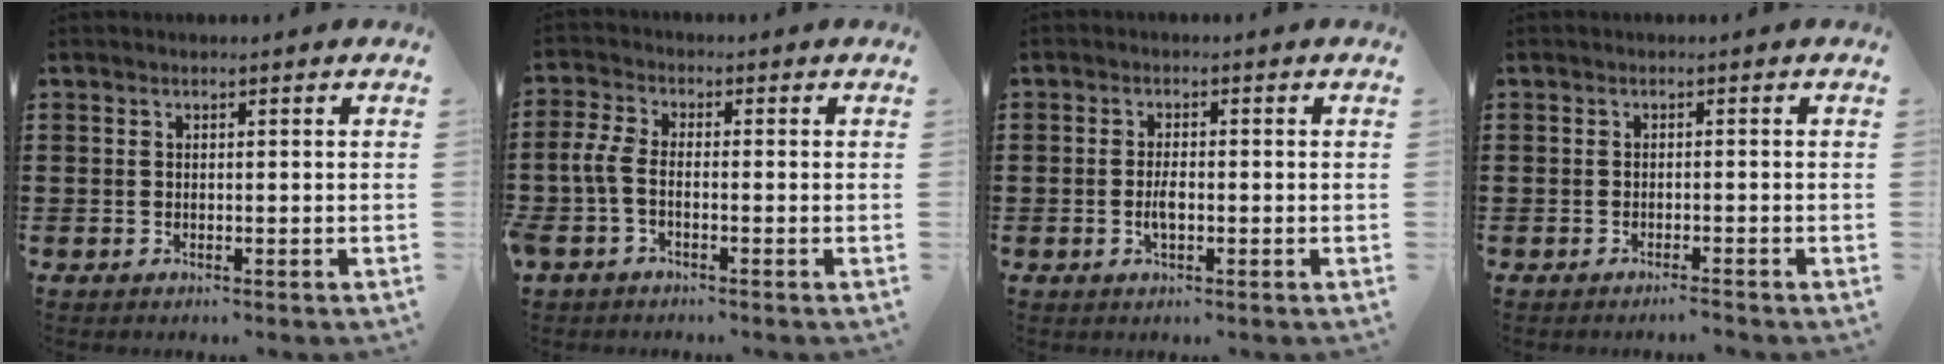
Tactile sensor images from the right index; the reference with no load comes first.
{"total": 3.7, "force": [-1.3, 1.6, 3.0], "torque": [-0.091, -0.008, -0.036]}
{"total": 2.6, "force": [-0.6, 1.0, 2.3], "torque": [-0.043, 0.001, -0.011]}
{"total": 1.2, "force": [-1.1, -0.1, 0.5], "torque": [-0.010, -0.001, -0.020]}